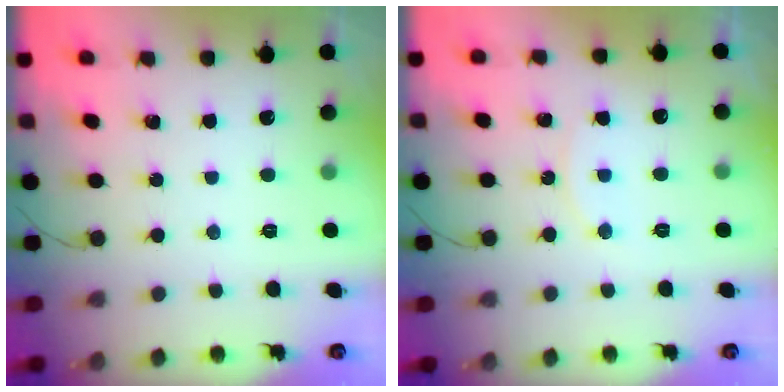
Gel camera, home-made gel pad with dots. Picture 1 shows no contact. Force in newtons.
{"total": 6.0, "press": 6.0, "slide": 0.5}